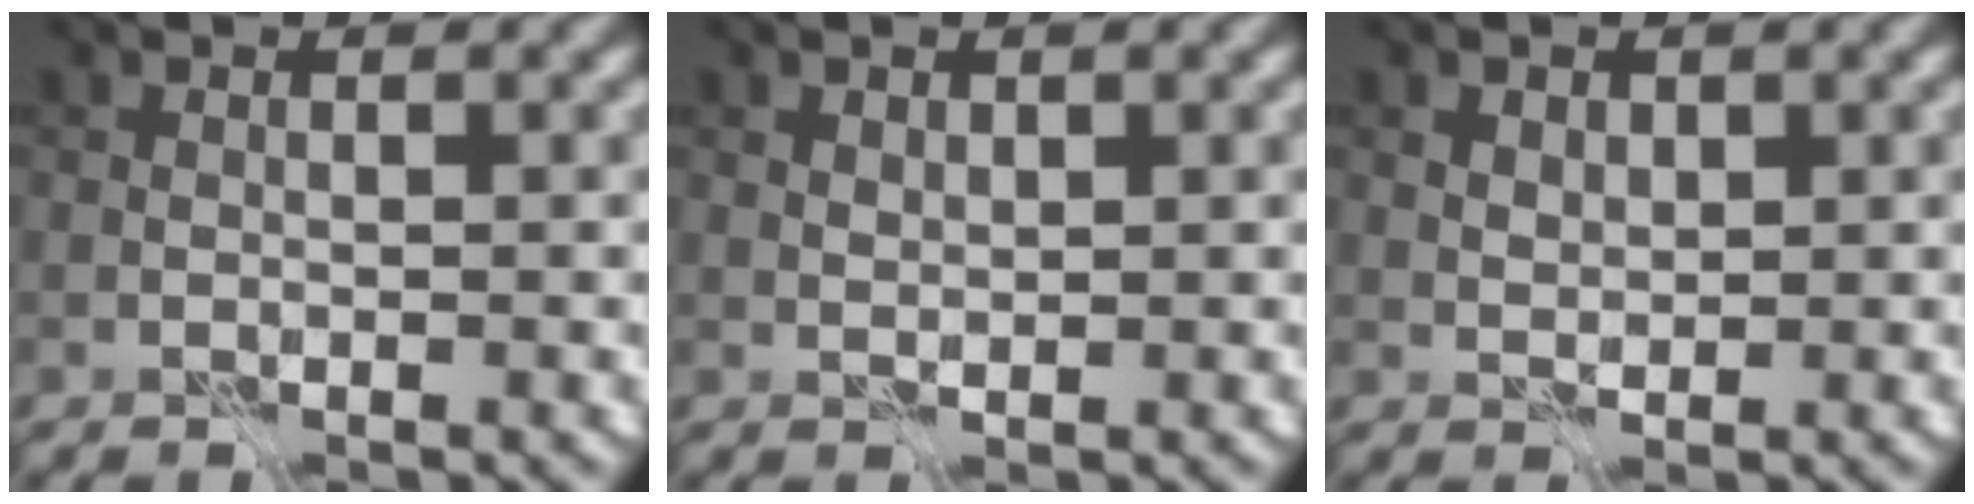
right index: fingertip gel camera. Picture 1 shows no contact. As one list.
[{"total": 0.8, "force": [0.5, 0.4, 0.4], "torque": [-0.010, -0.001, 0.011]}, {"total": 1.7, "force": [1.0, 1.1, 0.8], "torque": [-0.014, 0.000, 0.020]}]